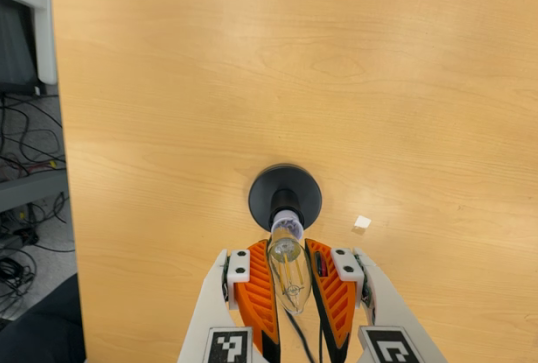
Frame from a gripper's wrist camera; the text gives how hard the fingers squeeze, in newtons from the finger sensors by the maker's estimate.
{"total": 17.8, "left": 19.0, "right": 16.6}